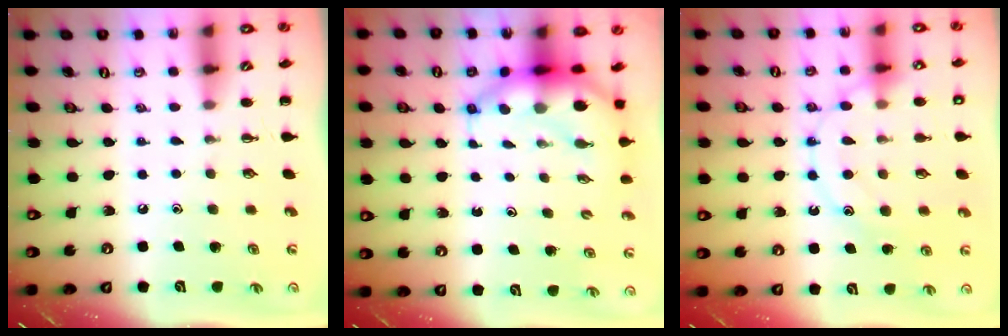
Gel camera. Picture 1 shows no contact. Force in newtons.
{"total": 7.2, "press": 7.0, "slide": 1.8}
{"total": 15.2, "press": 15.2, "slide": 0.9}